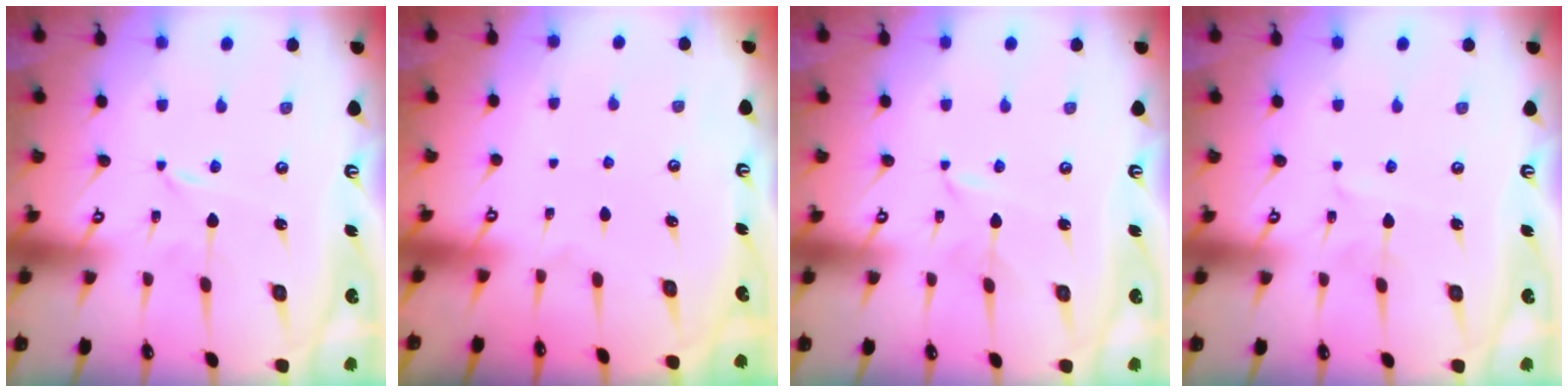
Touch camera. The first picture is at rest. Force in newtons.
{"total": 0.6, "press": 0.6, "slide": 0.1}
{"total": 1.3, "press": 1.3, "slide": 0.1}
{"total": 1.9, "press": 1.9, "slide": 0.1}